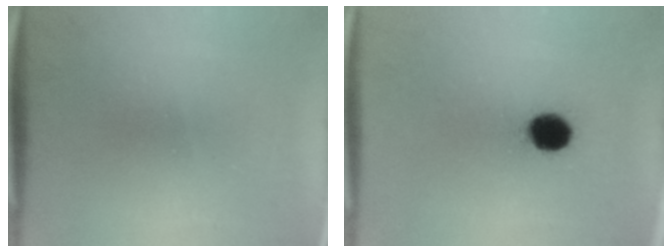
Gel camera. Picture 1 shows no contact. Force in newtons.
{"total": 7.1}